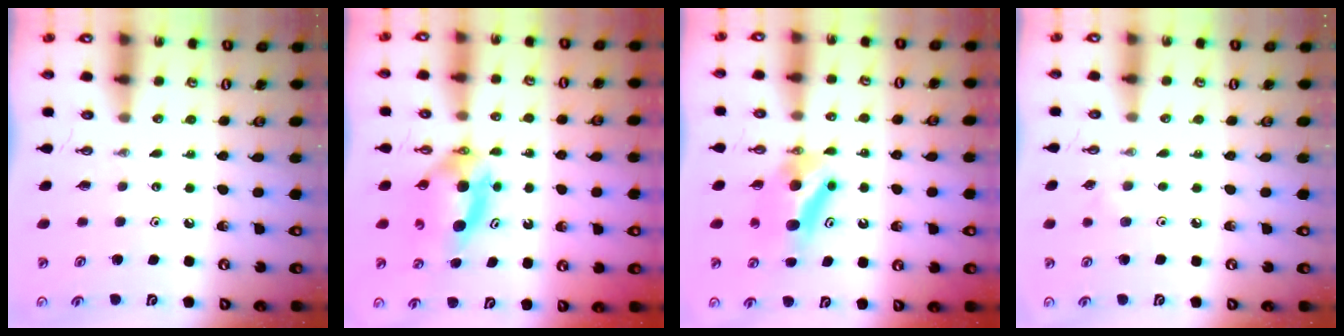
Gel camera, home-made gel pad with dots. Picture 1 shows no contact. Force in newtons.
{"total": 5.8, "press": 5.6, "slide": 1.4}
{"total": 9.6, "press": 5.7, "slide": 7.7}
{"total": 3.8, "press": 3.7, "slide": 0.8}